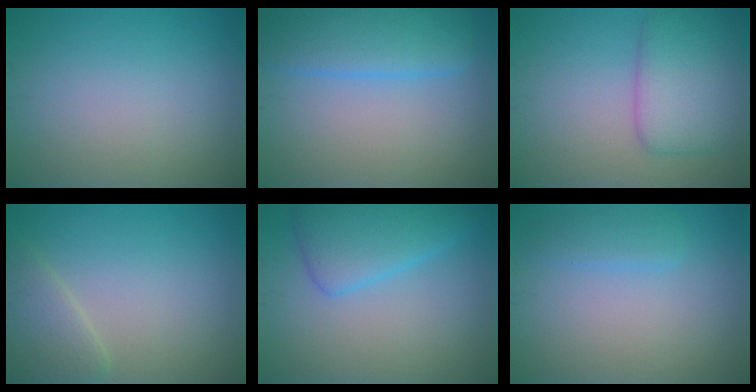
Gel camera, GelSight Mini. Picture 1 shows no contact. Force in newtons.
{"total": 5.5, "press": 5.5, "slide": 0.2}
{"total": 5.5, "press": 5.5, "slide": 0.1}
{"total": 3.1, "press": 3.1, "slide": 0.1}
{"total": 4.6, "press": 4.6, "slide": 0.4}
{"total": 1.8, "press": 1.8, "slide": 0.2}